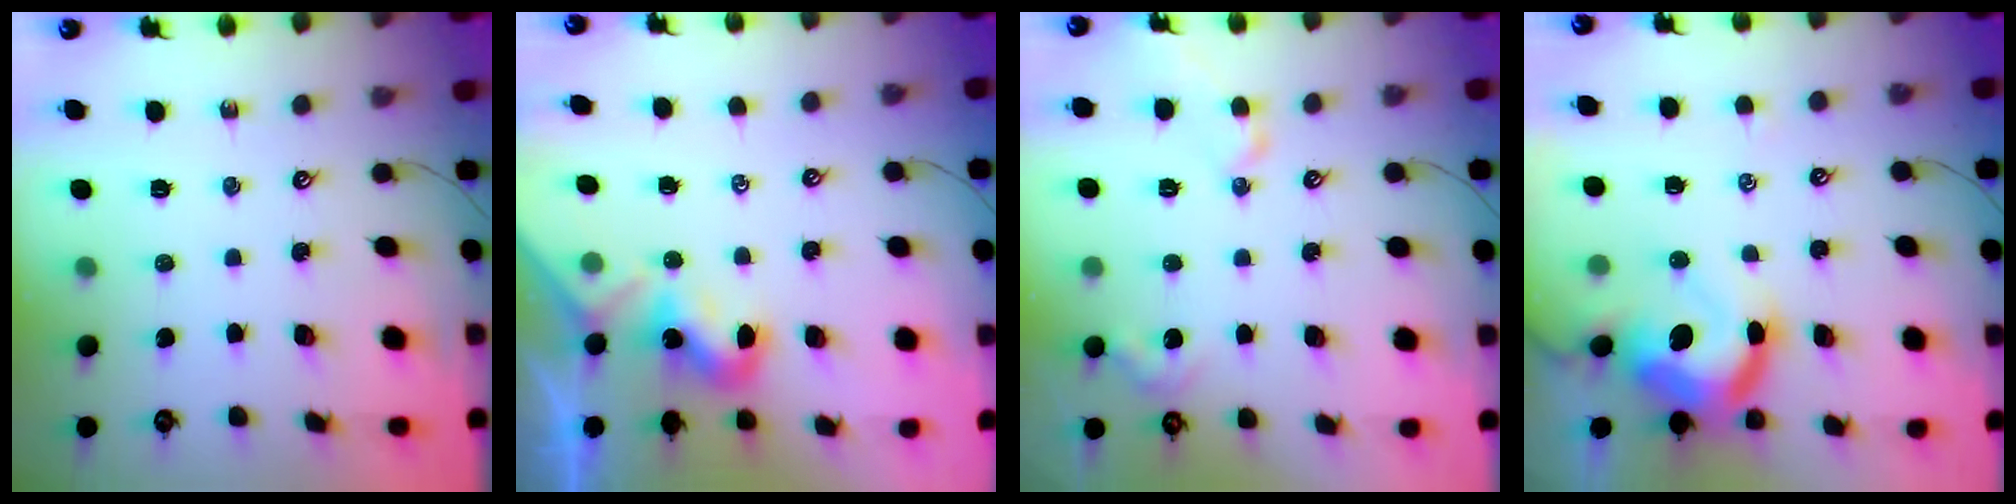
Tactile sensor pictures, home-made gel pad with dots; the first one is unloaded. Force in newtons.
{"total": 1.7, "press": 1.6, "slide": 0.4}
{"total": 4.1, "press": 4.0, "slide": 1.0}
{"total": 10.9, "press": 10.7, "slide": 1.8}